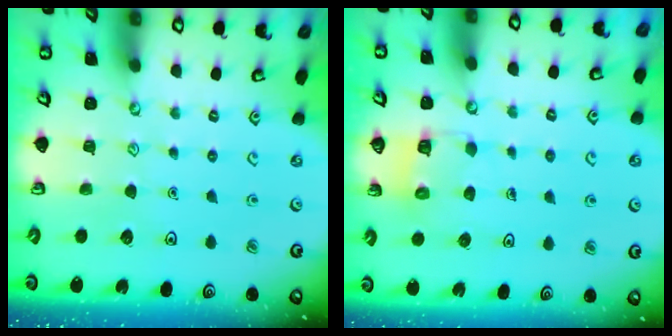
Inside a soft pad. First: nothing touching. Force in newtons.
{"total": 5.0, "press": 5.0, "slide": 0.3}